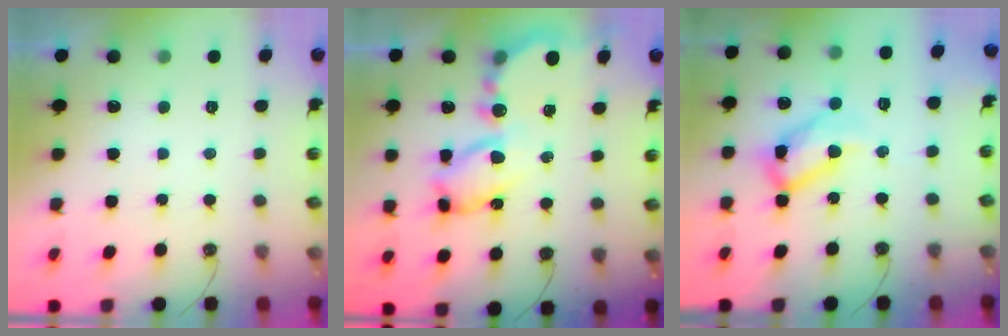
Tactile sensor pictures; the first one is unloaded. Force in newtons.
{"total": 13.0, "press": 13.0, "slide": 0.9}
{"total": 16.2, "press": 16.1, "slide": 1.1}